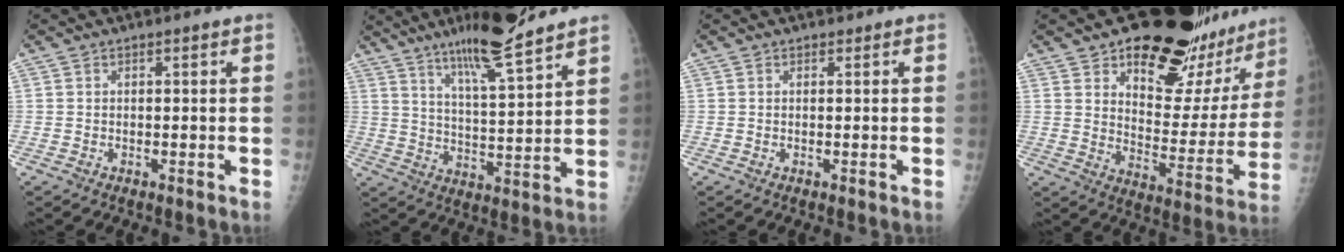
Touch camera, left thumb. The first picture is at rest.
{"total": 12.8, "force": [9.8, 1.1, 8.3], "torque": [-0.135, -0.061, 0.169]}
{"total": 0.0}
{"total": 23.2, "force": [17.1, 10.1, 12.0], "torque": [-0.112, -0.105, 0.233]}